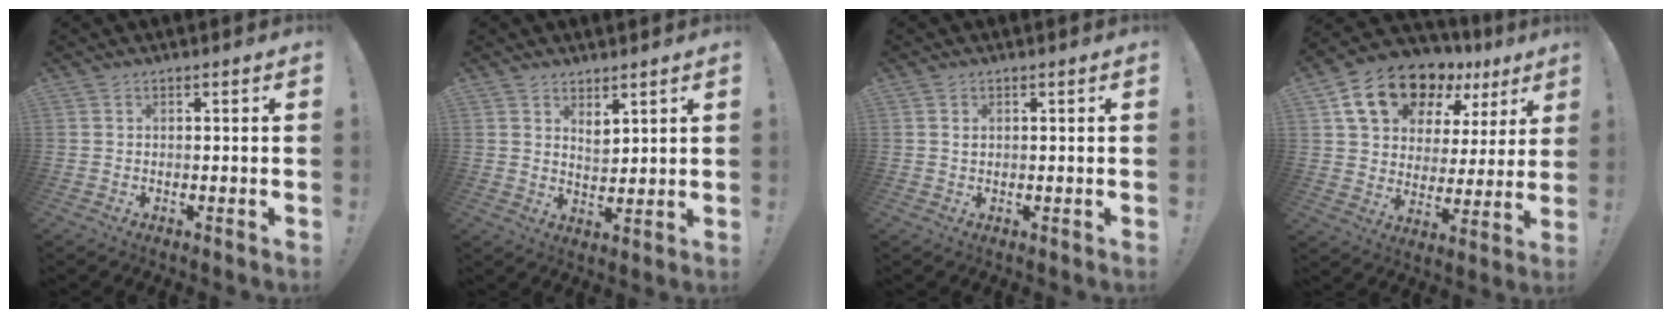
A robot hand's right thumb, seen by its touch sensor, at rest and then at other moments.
{"total": 4.8, "force": [3.3, 3.0, 1.8], "torque": [-0.028, -0.024, 0.061]}
{"total": 0.7, "force": [0.2, 0.7, 0.2], "torque": [0.003, -0.001, 0.003]}
{"total": 17.1, "force": [11.3, 9.7, 8.3], "torque": [-0.135, -0.067, 0.208]}